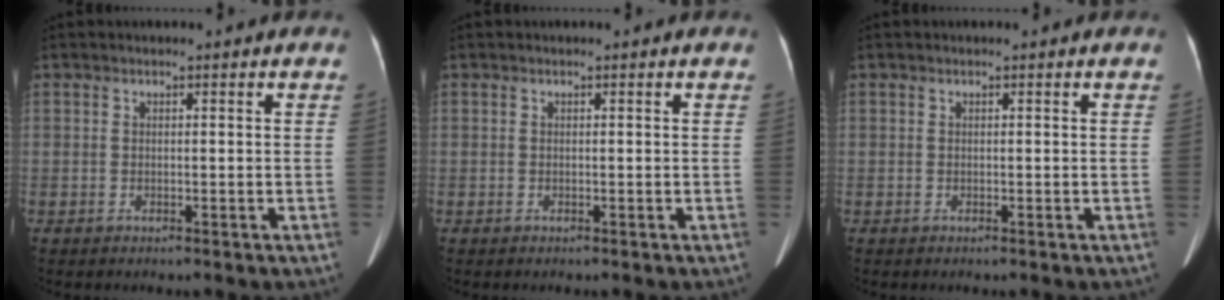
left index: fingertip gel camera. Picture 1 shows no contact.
{"total": 0.0}
{"total": 0.0}